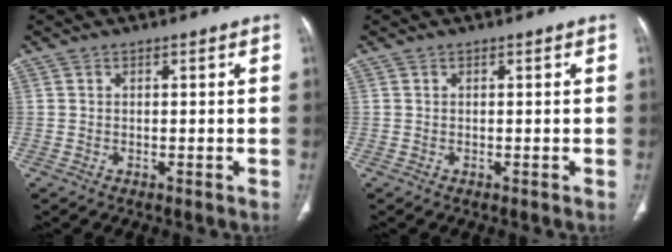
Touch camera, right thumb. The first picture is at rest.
{"total": 0.0}